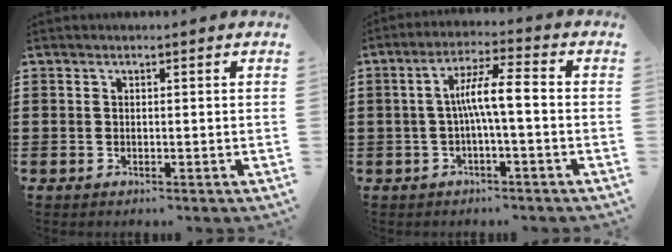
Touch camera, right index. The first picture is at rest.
{"total": 6.5, "force": [-0.6, 0.9, 6.4], "torque": [-0.125, 0.003, -0.017]}